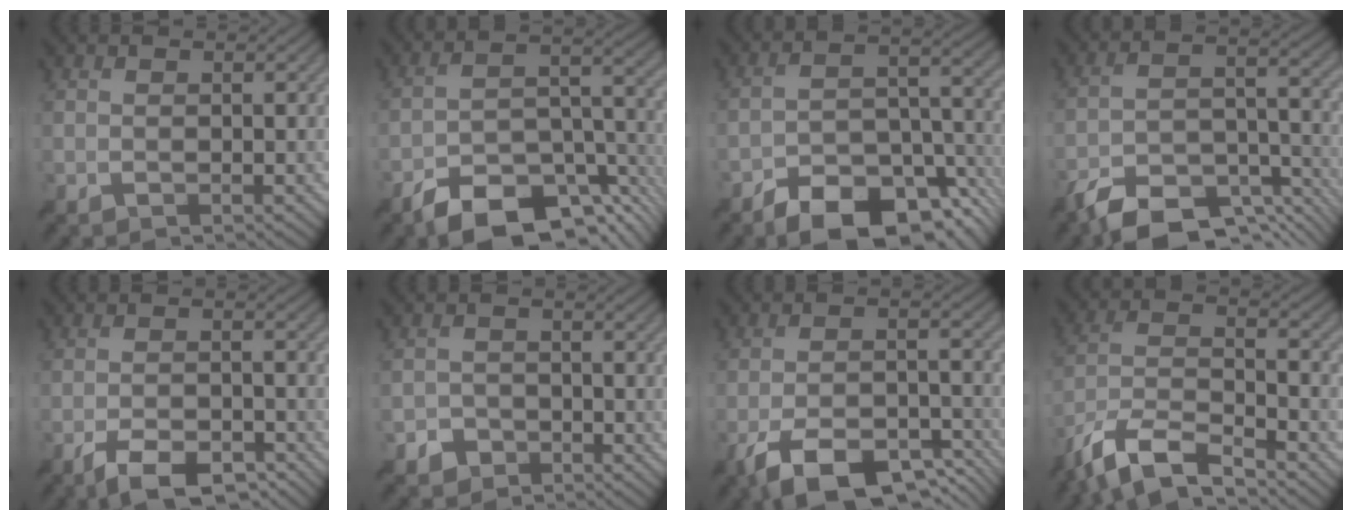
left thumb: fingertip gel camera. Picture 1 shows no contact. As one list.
[{"total": 12.5, "force": [-8.6, 4.6, 7.8], "torque": [-0.128, -0.002, -0.163]}, {"total": 12.6, "force": [-8.6, 5.2, 7.6], "torque": [-0.122, -0.001, -0.153]}, {"total": 12.4, "force": [-9.5, 4.4, 6.6], "torque": [-0.124, -0.004, -0.169]}, {"total": 7.4, "force": [-5.0, 2.3, 4.9], "torque": [-0.089, 0.000, -0.086]}, {"total": 2.5, "force": [-1.5, 1.9, 0.6], "torque": [-0.004, 0.003, -0.035]}, {"total": 11.9, "force": [-7.7, 4.3, 8.0], "torque": [-0.145, -0.006, -0.138]}, {"total": 11.4, "force": [-8.8, 3.0, 6.6], "torque": [-0.143, -0.004, -0.179]}]